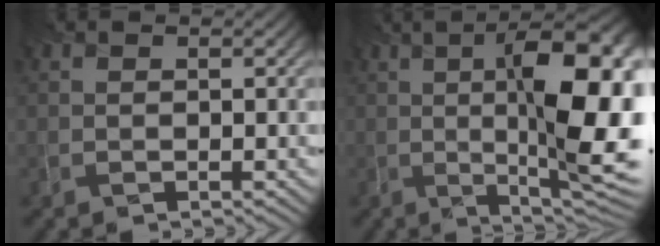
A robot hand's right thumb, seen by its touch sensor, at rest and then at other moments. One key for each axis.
{"total": 16.2, "fx": 0.3, "fy": 4.2, "fz": 15.6, "tx": -0.212, "ty": 0.010, "tz": 0.006}